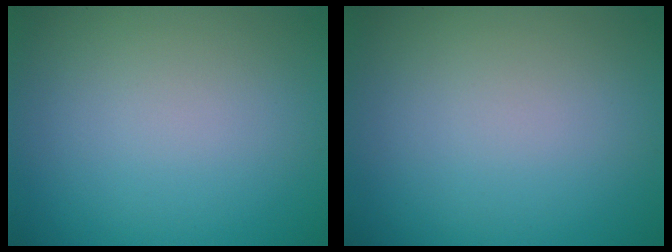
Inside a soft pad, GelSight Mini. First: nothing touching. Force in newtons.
{"total": 0.0}